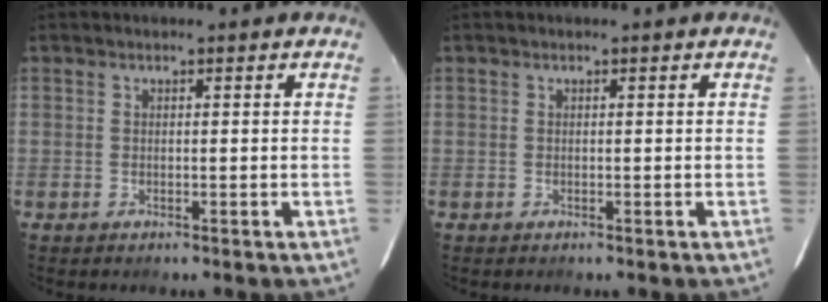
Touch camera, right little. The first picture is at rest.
{"total": 0.0}